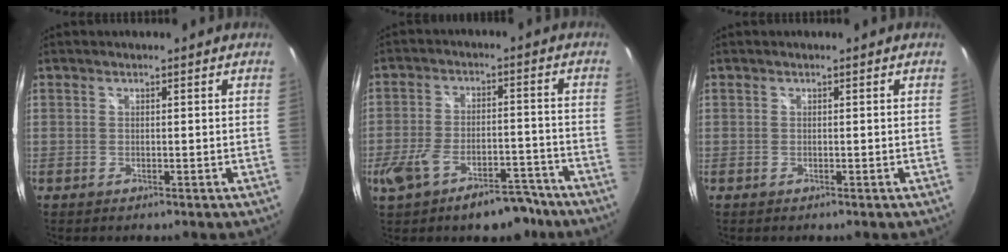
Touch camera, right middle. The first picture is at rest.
{"total": 12.1, "force": [-8.3, 5.4, 7.0], "torque": [-0.140, 0.007, -0.121]}
{"total": 0.0}